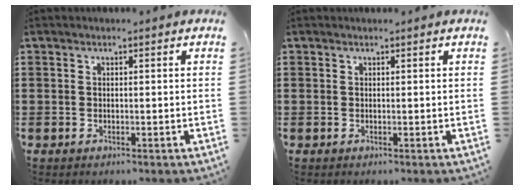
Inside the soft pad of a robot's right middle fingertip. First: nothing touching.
{"total": 0.0}